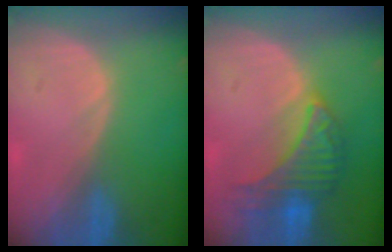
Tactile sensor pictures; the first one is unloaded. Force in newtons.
{"total": 7.2, "press": 7.2, "slide": 0.2}